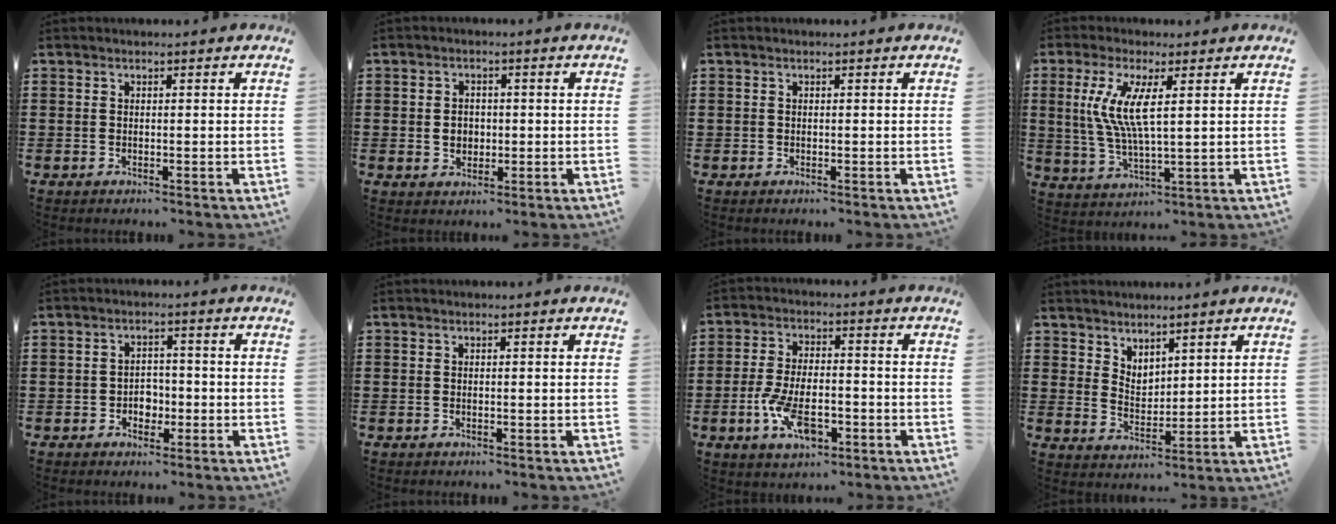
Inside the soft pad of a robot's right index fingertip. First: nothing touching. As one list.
[{"total": 2.8, "force": [-0.1, 2.3, 1.6], "torque": [-0.027, 0.003, -0.007]}, {"total": 0.0}, {"total": 7.9, "force": [1.9, 1.9, 7.5], "torque": [-0.170, -0.007, 0.025]}, {"total": 2.9, "force": [-1.1, 2.4, 1.3], "torque": [-0.031, 0.005, -0.024]}, {"total": 0.0}, {"total": 7.8, "force": [-3.0, 3.7, 6.1], "torque": [-0.133, 0.000, -0.057]}, {"total": 3.4, "force": [3.2, 1.2, -0.2], "torque": [-0.007, -0.007, 0.062]}]